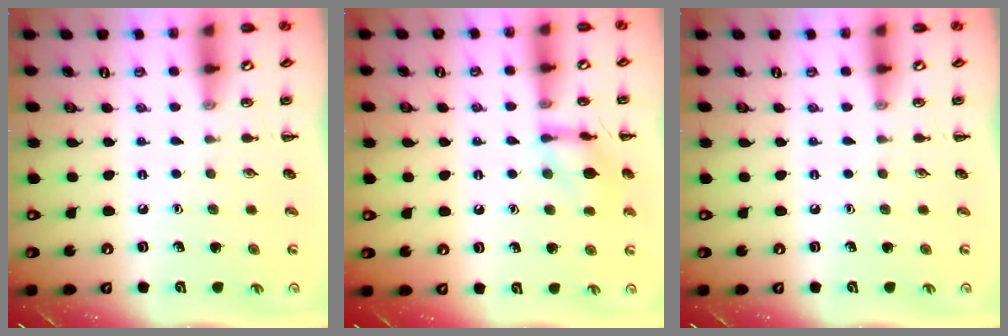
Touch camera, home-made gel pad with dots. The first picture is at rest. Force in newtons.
{"total": 10.5, "press": 10.4, "slide": 0.7}
{"total": 0.0}